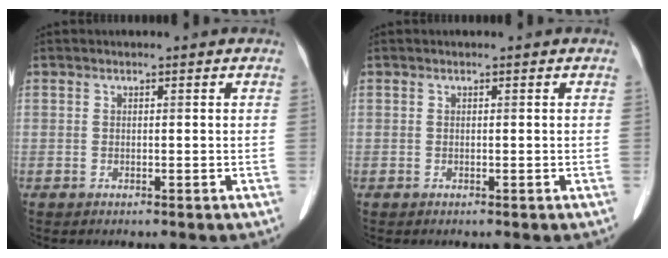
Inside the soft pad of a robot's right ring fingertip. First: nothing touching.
{"total": 0.0}